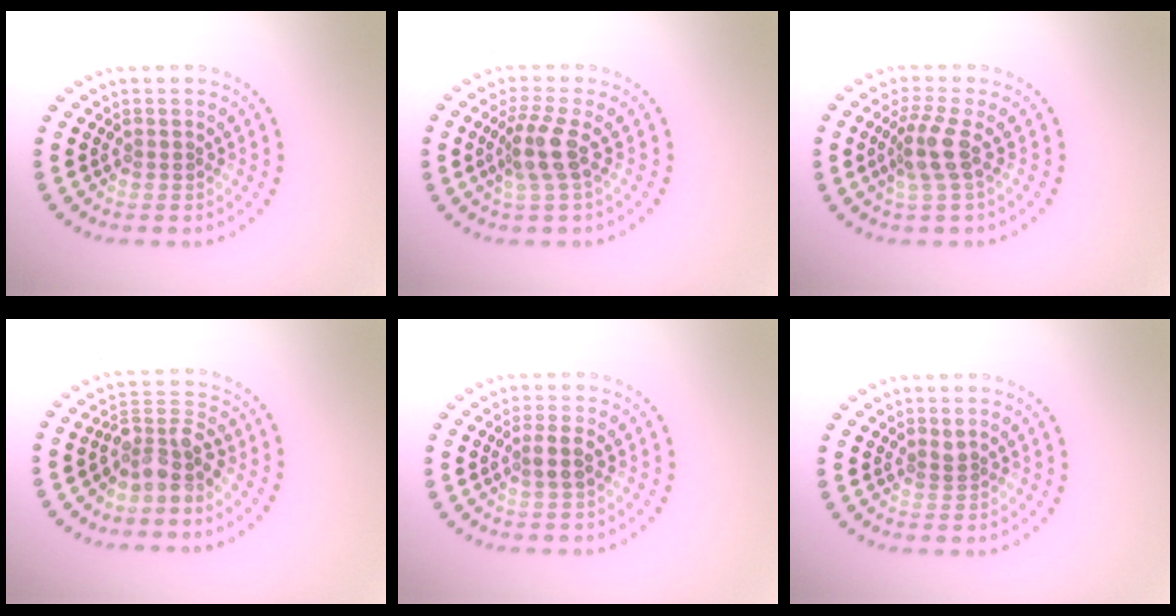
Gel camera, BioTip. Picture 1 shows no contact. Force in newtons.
{"total": 2.8, "press": 2.2, "slide": 1.8}
{"total": 2.9, "press": 2.2, "slide": 1.8}
{"total": 3.6, "press": 3.2, "slide": 1.7}
{"total": 1.6, "press": 1.4, "slide": 0.7}
{"total": 0.6, "press": 0.3, "slide": 0.5}